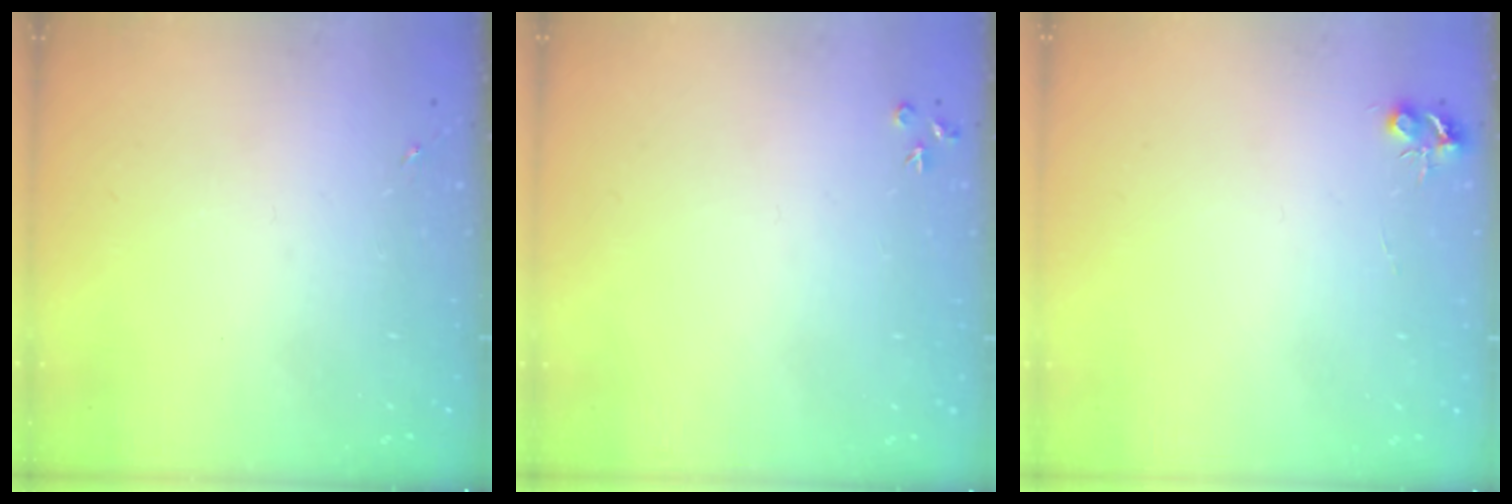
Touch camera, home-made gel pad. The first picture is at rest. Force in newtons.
{"total": 3.5, "press": 3.5, "slide": 0.4}
{"total": 5.3, "press": 5.3, "slide": 0.7}